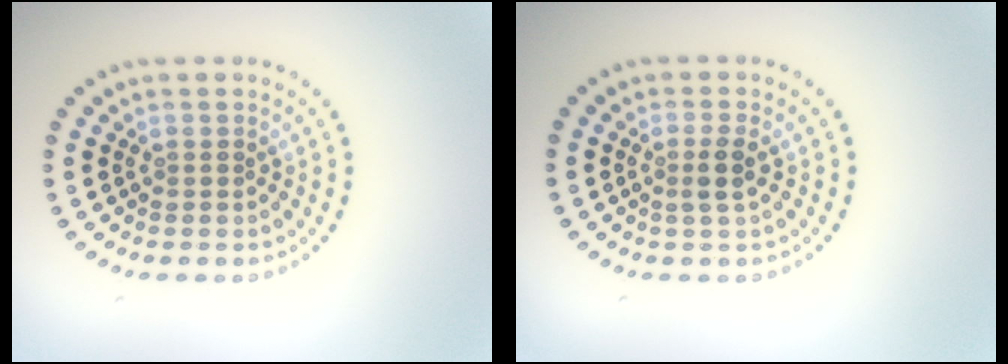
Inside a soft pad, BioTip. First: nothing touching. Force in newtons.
{"total": 1.6, "press": 1.3, "slide": 0.9}